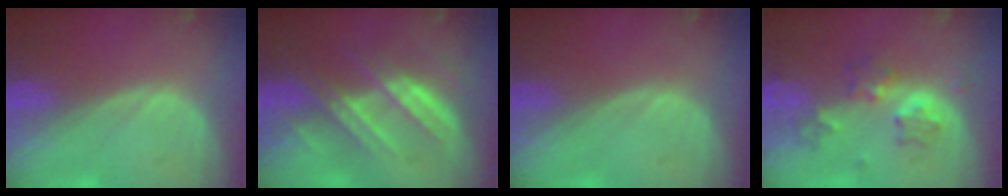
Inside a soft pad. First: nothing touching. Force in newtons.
{"total": 7.1, "press": 6.9, "slide": 1.8}
{"total": 0.0}
{"total": 5.4, "press": 5.4, "slide": 0.5}